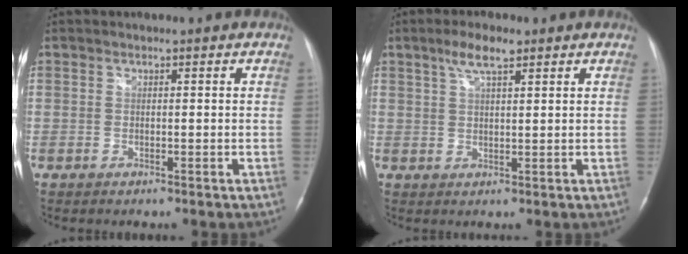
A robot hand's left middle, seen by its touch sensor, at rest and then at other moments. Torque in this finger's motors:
{"motor_torque": [0.95, -0.14, 0.45, 0.11]}